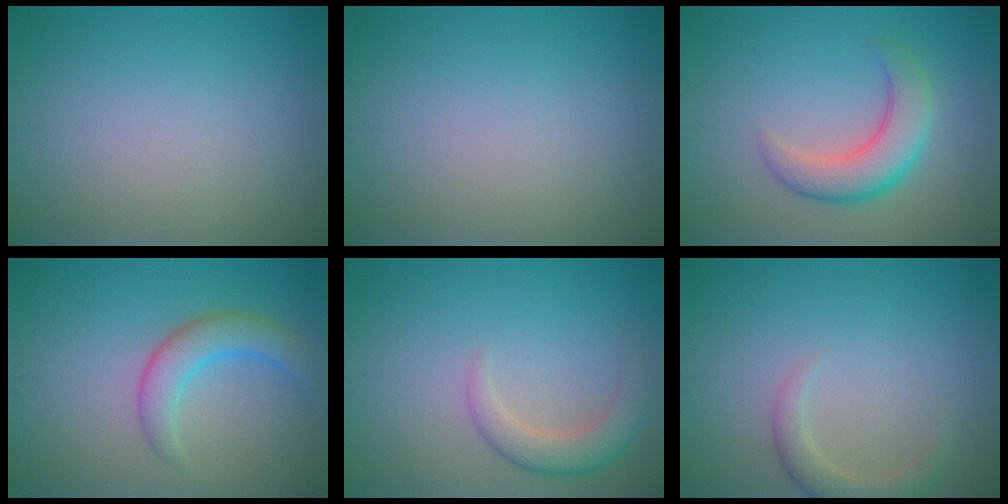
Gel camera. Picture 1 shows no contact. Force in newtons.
{"total": 0.0}
{"total": 4.6, "press": 4.5, "slide": 0.3}
{"total": 3.4, "press": 3.4, "slide": 0.0}
{"total": 3.1, "press": 3.1, "slide": 0.3}
{"total": 2.4, "press": 2.3, "slide": 0.3}